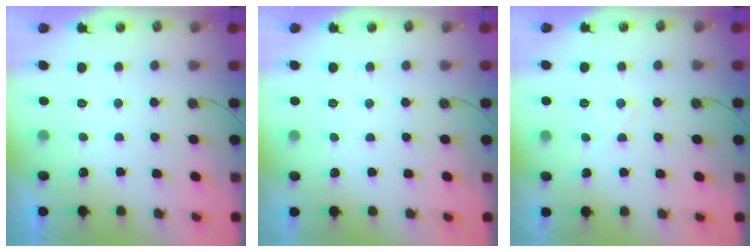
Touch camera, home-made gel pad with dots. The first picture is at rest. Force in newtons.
{"total": 2.5, "press": 2.4, "slide": 0.4}
{"total": 6.2, "press": 6.2, "slide": 0.4}